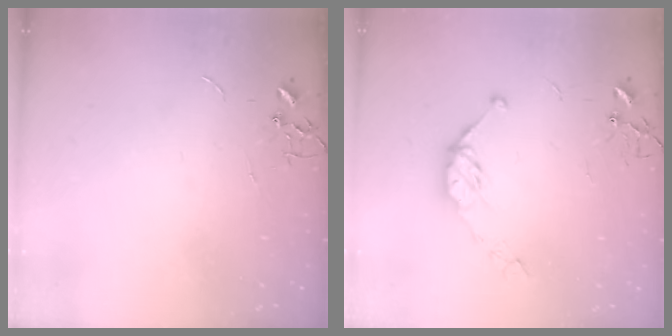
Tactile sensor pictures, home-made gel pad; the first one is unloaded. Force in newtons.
{"total": 9.5, "press": 9.5, "slide": 0.7}